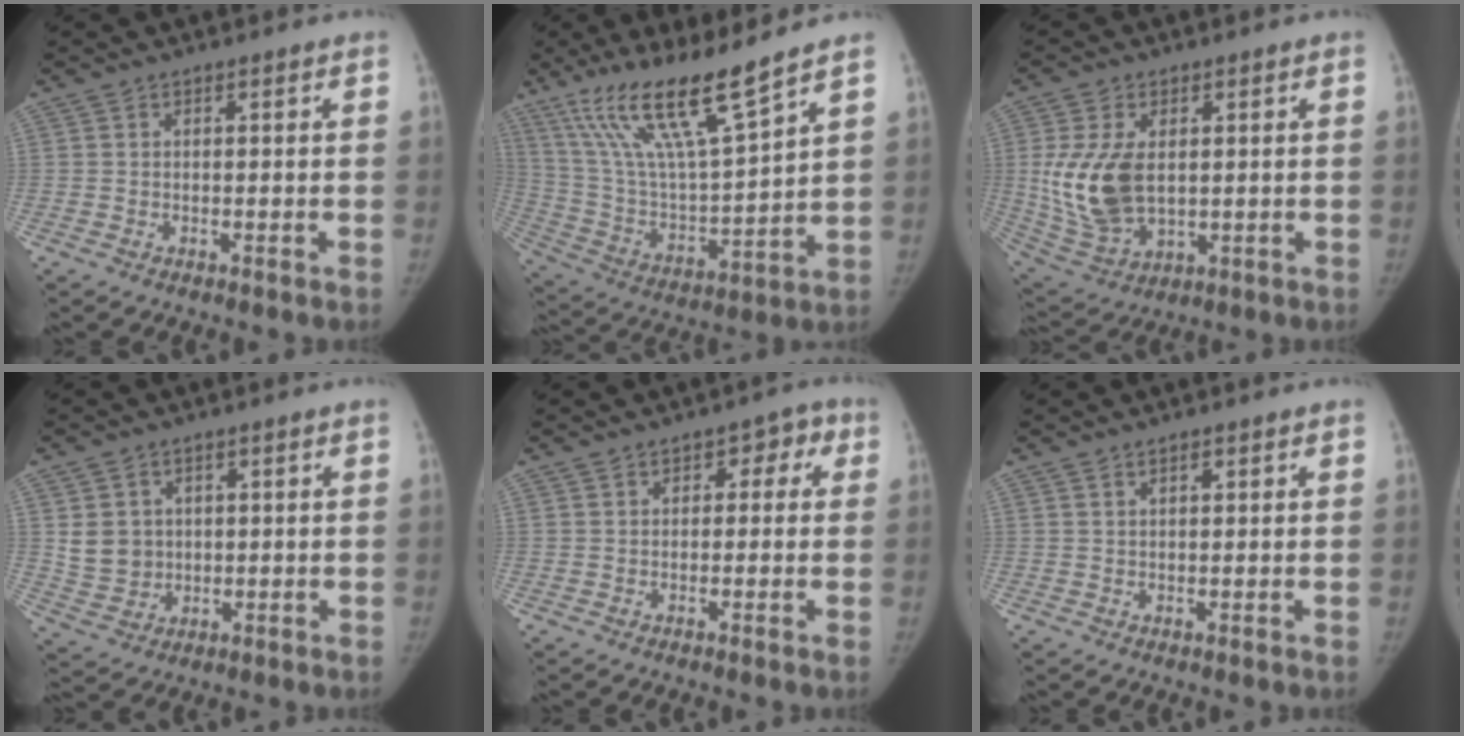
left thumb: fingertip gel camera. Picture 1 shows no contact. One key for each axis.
{"total": 18.4, "fx": 12.9, "fy": 2.4, "fz": 12.9, "tx": -0.227, "ty": -0.065, "tz": 0.251}
{"total": 13.9, "fx": 1.0, "fy": 8.5, "fz": 10.9, "tx": -0.211, "ty": -0.012, "tz": 0.037}
{"total": 6.3, "fx": 1.1, "fy": 5.7, "fz": 2.5, "tx": -0.021, "ty": -0.007, "tz": 0.033}
{"total": 3.7, "fx": 0.9, "fy": 2.8, "fz": 2.2, "tx": 0.004, "ty": 0.010, "tz": 0.003}
{"total": 1.1, "fx": 0.7, "fy": 0.5, "fz": 0.7, "tx": -0.007, "ty": -0.002, "tz": 0.010}